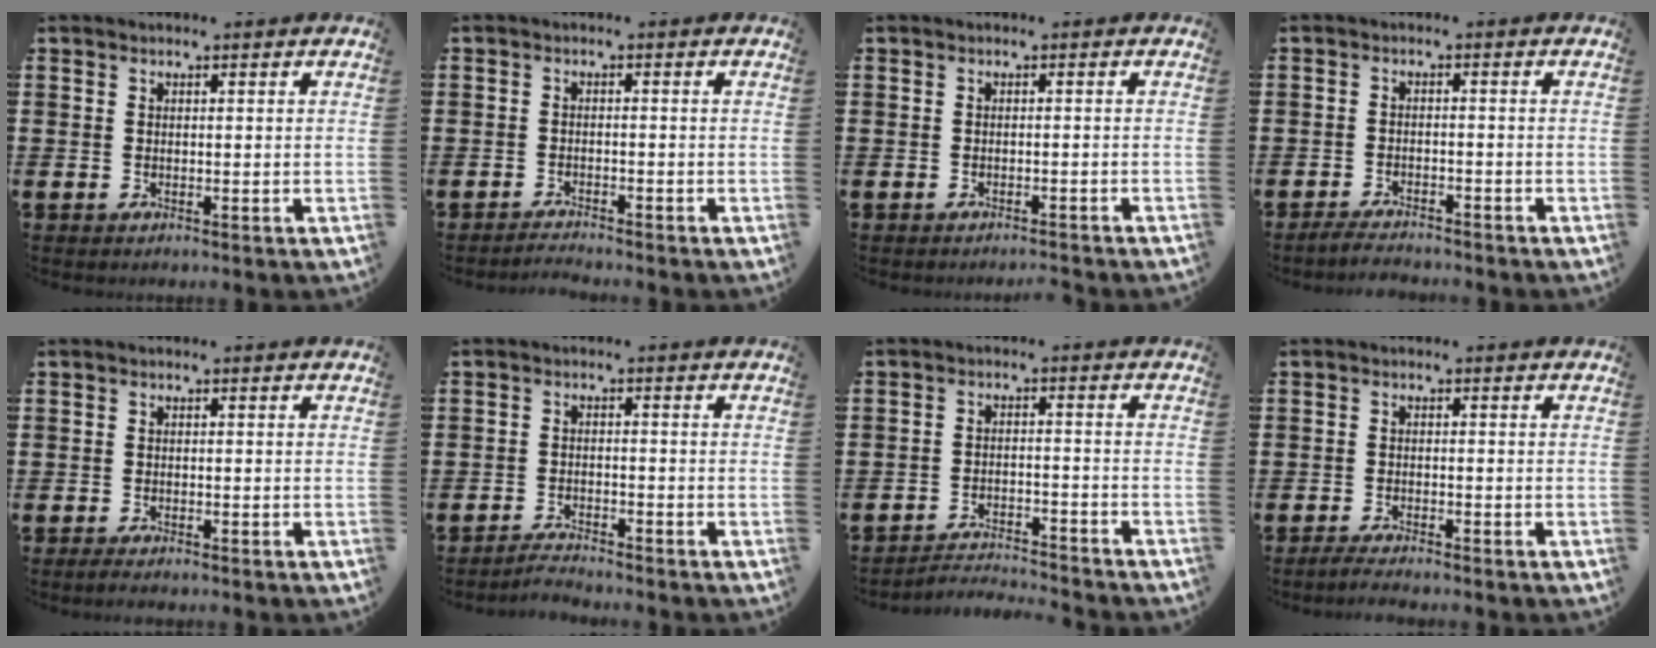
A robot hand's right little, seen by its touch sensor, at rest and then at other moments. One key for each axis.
{"total": 1.3, "fx": -1.3, "fy": -0.2, "fz": 0.0, "tx": -0.002, "ty": 0.002, "tz": -0.027}
{"total": 0.9, "fx": -0.9, "fy": -0.2, "fz": 0.1, "tx": 0.000, "ty": 0.001, "tz": -0.019}
{"total": 2.1, "fx": -2.1, "fy": 0.0, "fz": 0.2, "tx": -0.007, "ty": 0.004, "tz": -0.043}
{"total": 0.8, "fx": -0.6, "fy": 0.1, "fz": 0.5, "tx": -0.011, "ty": -0.002, "tz": -0.011}
{"total": 2.0, "fx": -2.0, "fy": -0.1, "fz": 0.0, "tx": -0.004, "ty": 0.003, "tz": -0.041}
{"total": 2.9, "fx": -2.9, "fy": 0.0, "fz": 0.0, "tx": -0.005, "ty": 0.003, "tz": -0.064}
{"total": 1.5, "fx": -1.4, "fy": 0.0, "fz": 0.7, "tx": -0.012, "ty": 0.000, "tz": -0.026}